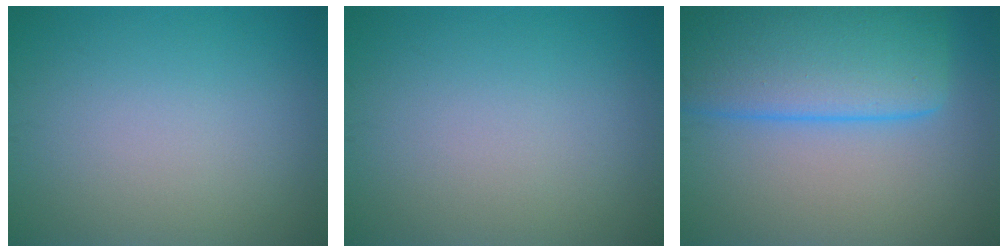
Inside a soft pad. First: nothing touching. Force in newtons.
{"total": 0.0}
{"total": 10.3, "press": 10.3, "slide": 0.5}